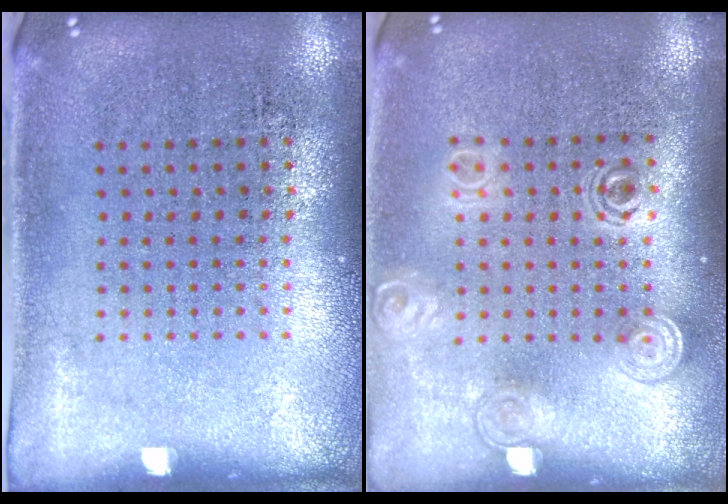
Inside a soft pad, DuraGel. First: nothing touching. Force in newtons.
{"total": 1.5, "press": 1.3, "slide": 0.9}